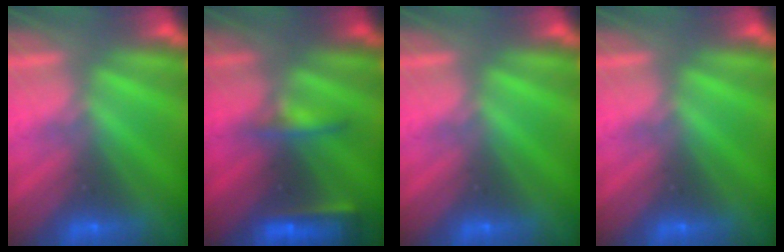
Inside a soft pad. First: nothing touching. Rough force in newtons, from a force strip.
{"total": 8.3}
{"total": 0.0}
{"total": 0.0}